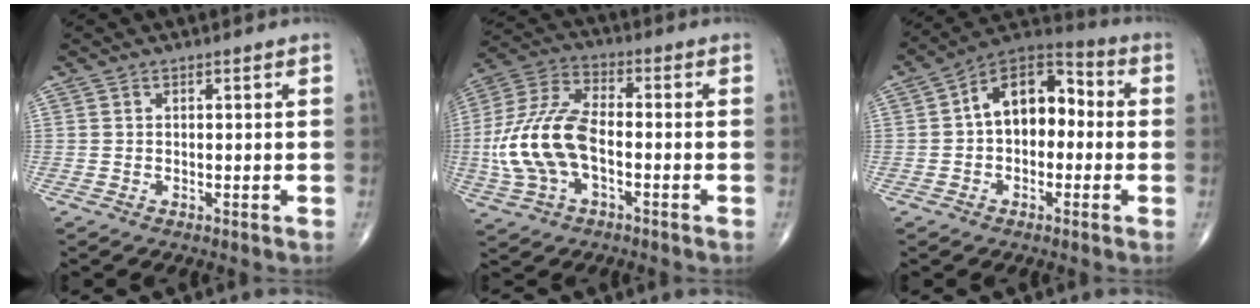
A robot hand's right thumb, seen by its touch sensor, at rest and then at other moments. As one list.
[{"total": 15.1, "force": [-2.7, 8.1, 12.5], "torque": [-0.275, 0.030, -0.052]}, {"total": 12.6, "force": [0.3, 8.2, 9.6], "torque": [-0.114, 0.044, -0.014]}]